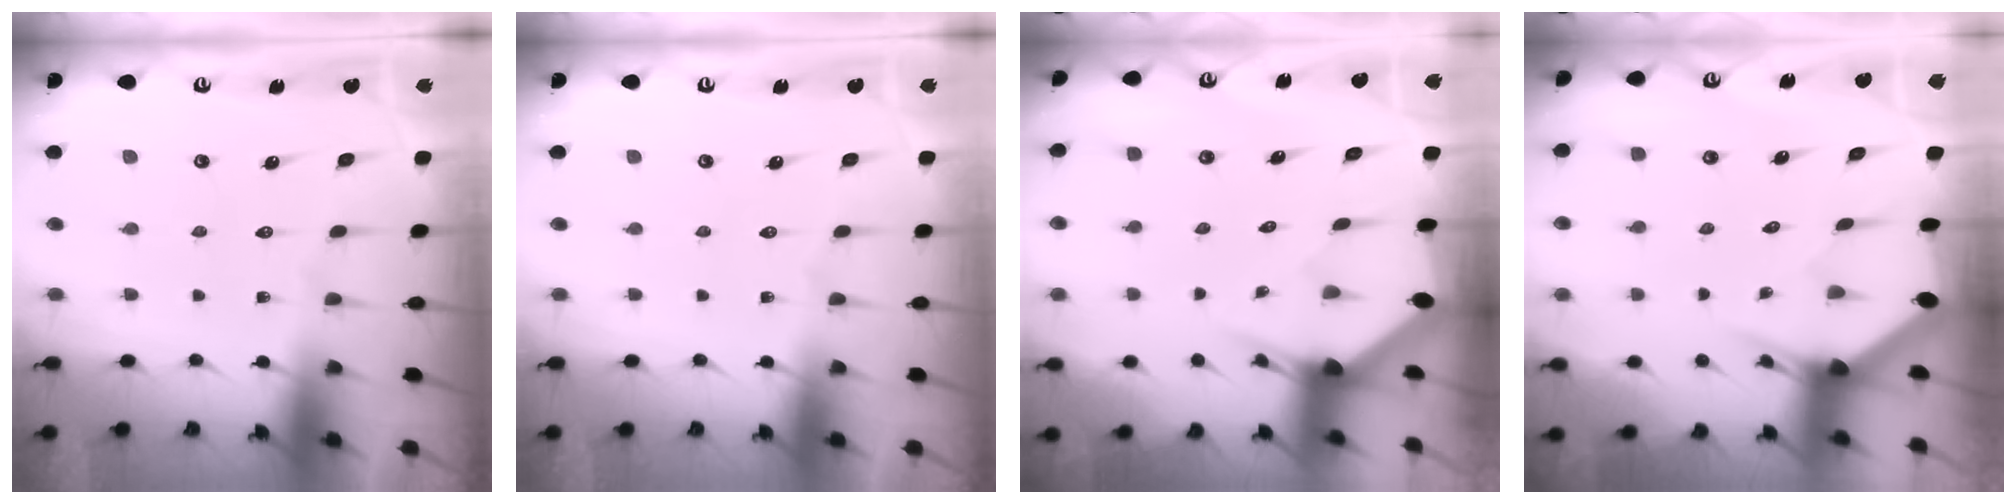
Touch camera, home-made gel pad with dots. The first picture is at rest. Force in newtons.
{"total": 0.0}
{"total": 3.0, "press": 3.0, "slide": 0.1}
{"total": 3.1, "press": 3.1, "slide": 0.0}